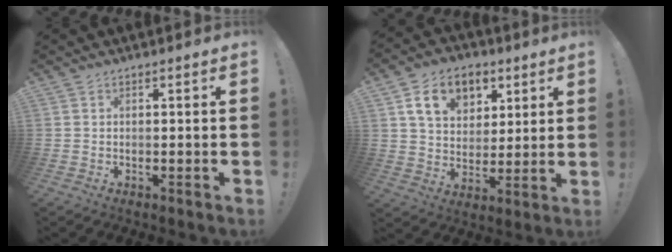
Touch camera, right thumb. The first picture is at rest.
{"total": 13.8, "force": [6.6, 9.8, 7.2], "torque": [-0.108, -0.022, 0.127]}